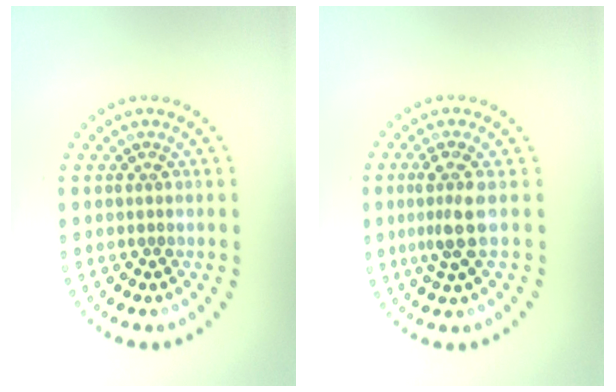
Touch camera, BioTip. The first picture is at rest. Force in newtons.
{"total": 2.7, "press": 2.1, "slide": 1.7}